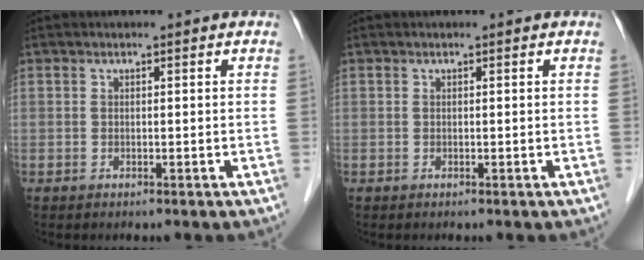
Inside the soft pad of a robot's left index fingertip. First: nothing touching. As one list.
[{"total": 0.0}]